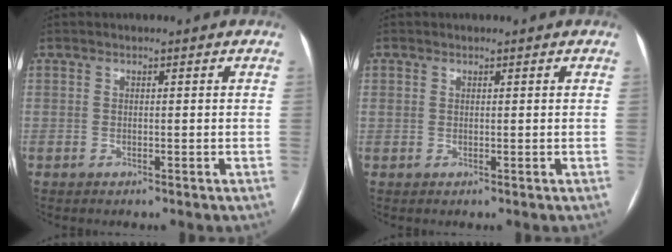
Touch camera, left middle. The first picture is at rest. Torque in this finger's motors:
{"motor_torque": [1.19, -0.95, 0.05, -0.10]}